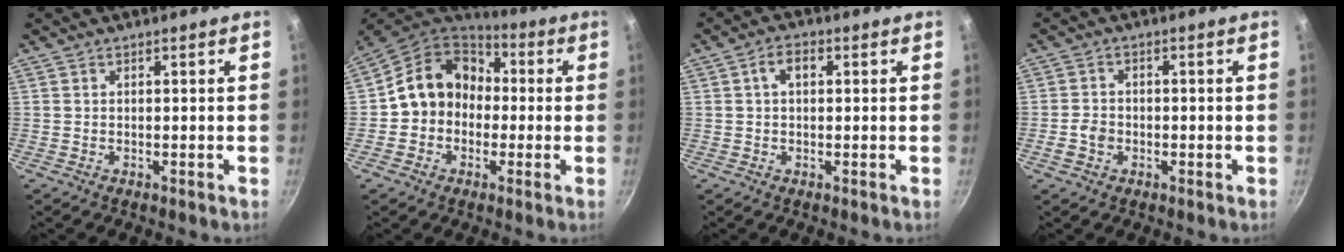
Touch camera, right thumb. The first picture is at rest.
{"total": 14.4, "force": [-0.2, 12.3, 7.5], "torque": [-0.085, 0.047, -0.021]}
{"total": 3.9, "force": [0.9, 2.4, 2.9], "torque": [-0.045, 0.009, 0.011]}
{"total": 3.4, "force": [-1.1, 2.7, 1.7], "torque": [-0.024, 0.017, -0.021]}